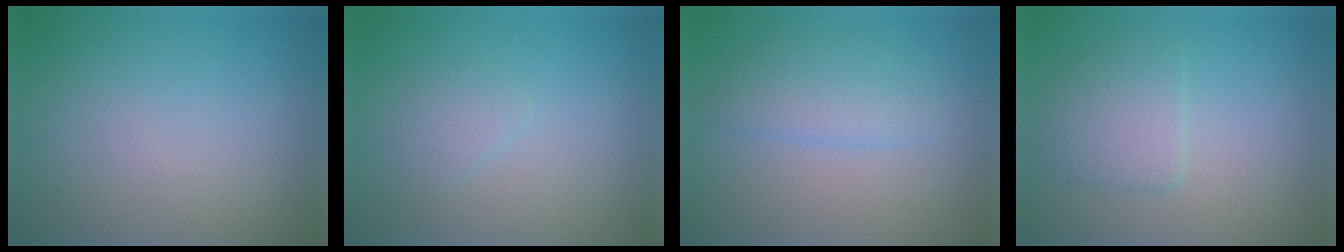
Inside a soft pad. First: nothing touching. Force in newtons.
{"total": 1.3, "press": 1.3, "slide": 0.1}
{"total": 2.4, "press": 2.4, "slide": 0.1}
{"total": 2.5, "press": 2.5, "slide": 0.4}